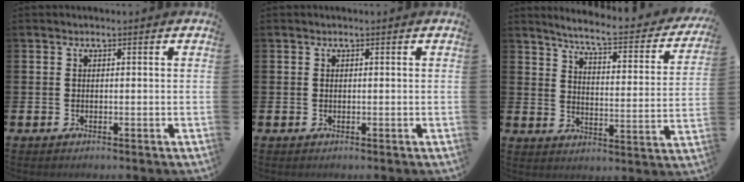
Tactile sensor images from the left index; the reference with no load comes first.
{"total": 0.0}
{"total": 6.1, "force": [5.5, 0.3, 2.5], "torque": [-0.067, -0.046, 0.085]}